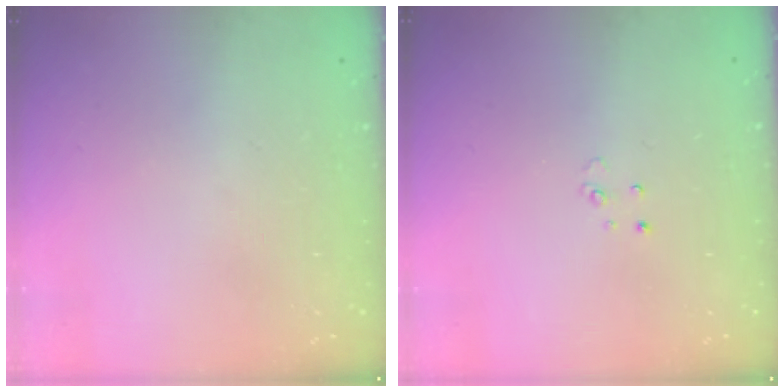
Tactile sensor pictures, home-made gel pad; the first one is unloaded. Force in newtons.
{"total": 2.5, "press": 2.5, "slide": 0.2}